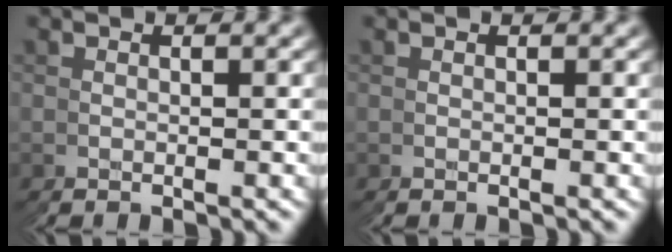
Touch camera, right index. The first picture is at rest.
{"total": 0.0}